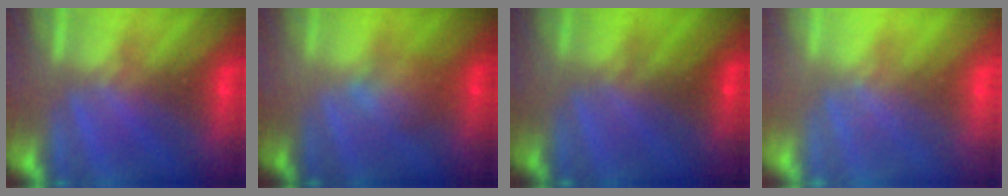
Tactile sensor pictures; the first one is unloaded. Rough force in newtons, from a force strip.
{"total": 2.0}
{"total": 2.1}
{"total": 8.1}